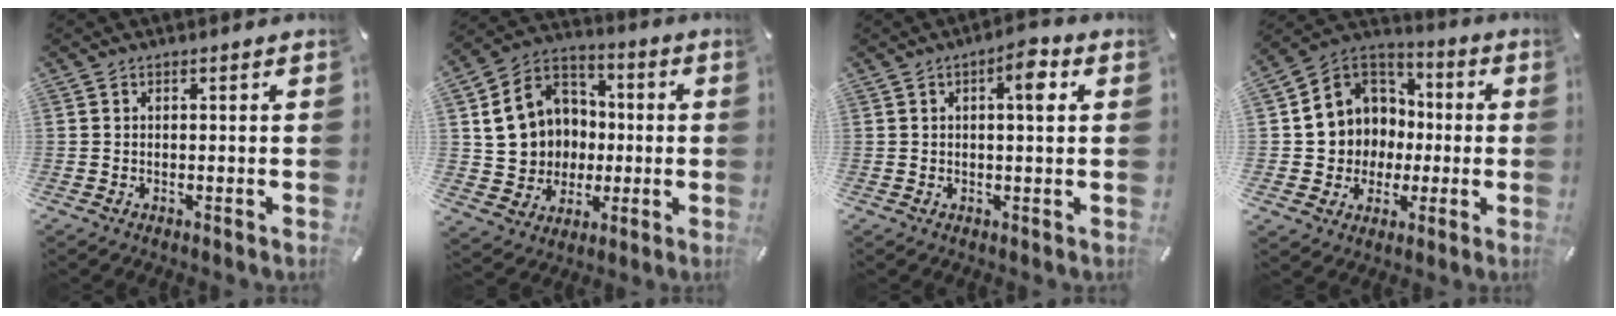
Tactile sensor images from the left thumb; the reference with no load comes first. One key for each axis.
{"total": 14.8, "fx": 0.4, "fy": 14.0, "fz": 4.6, "tx": -0.090, "ty": 0.007, "tz": 0.020}
{"total": 5.1, "fx": 1.6, "fy": 1.5, "fz": 4.6, "tx": -0.061, "ty": -0.005, "tz": 0.017}
{"total": 11.2, "fx": -1.0, "fy": 11.1, "fz": 0.8, "tx": -0.023, "ty": -0.013, "tz": -0.009}